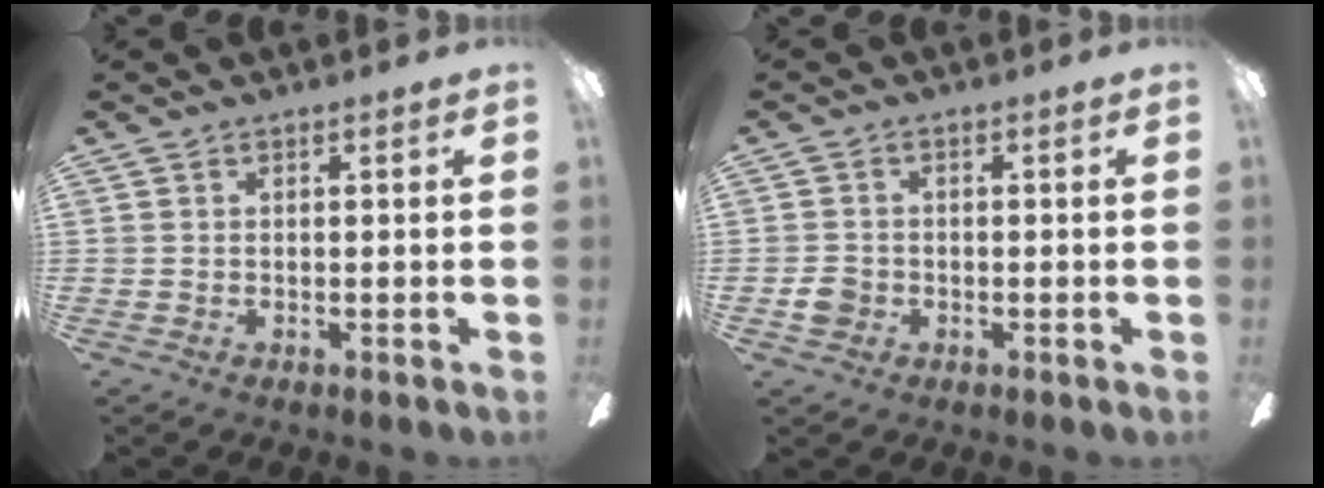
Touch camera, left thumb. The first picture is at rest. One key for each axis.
{"total": 3.6, "fx": -1.1, "fy": 3.1, "fz": 1.5, "tx": -0.029, "ty": 0.006, "tz": -0.021}